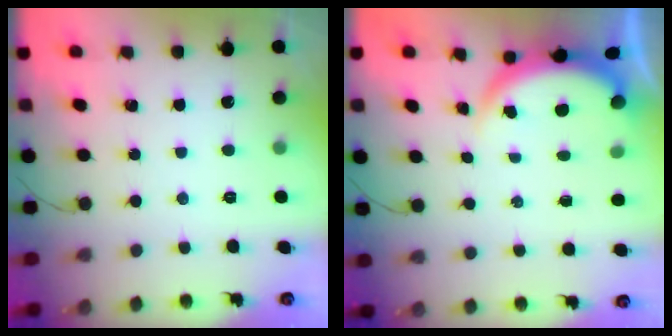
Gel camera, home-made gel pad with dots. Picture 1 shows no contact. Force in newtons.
{"total": 3.8, "press": 3.8, "slide": 0.2}